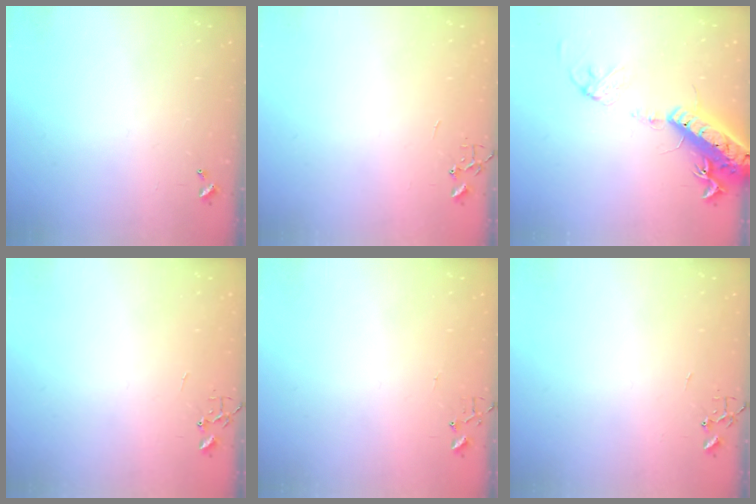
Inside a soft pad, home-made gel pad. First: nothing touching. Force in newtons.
{"total": 0.0}
{"total": 18.0, "press": 17.6, "slide": 4.1}
{"total": 0.0}
{"total": 3.6, "press": 3.6, "slide": 0.4}
{"total": 0.0}